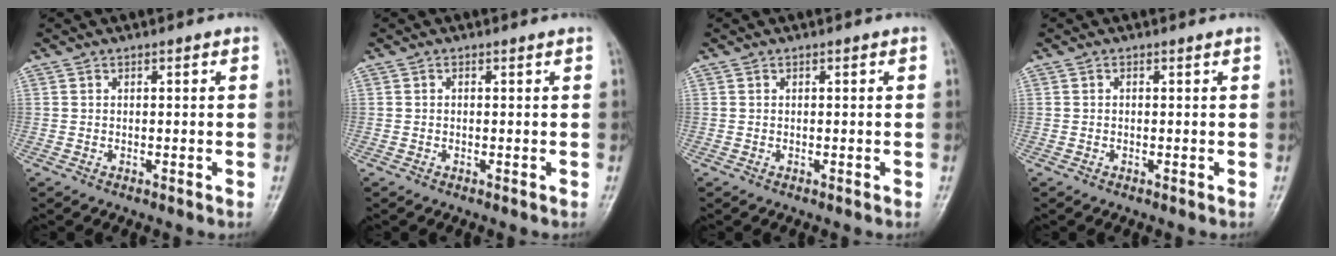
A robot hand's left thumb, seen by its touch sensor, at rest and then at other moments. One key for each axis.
{"total": 0.0}
{"total": 0.0}
{"total": 0.0}